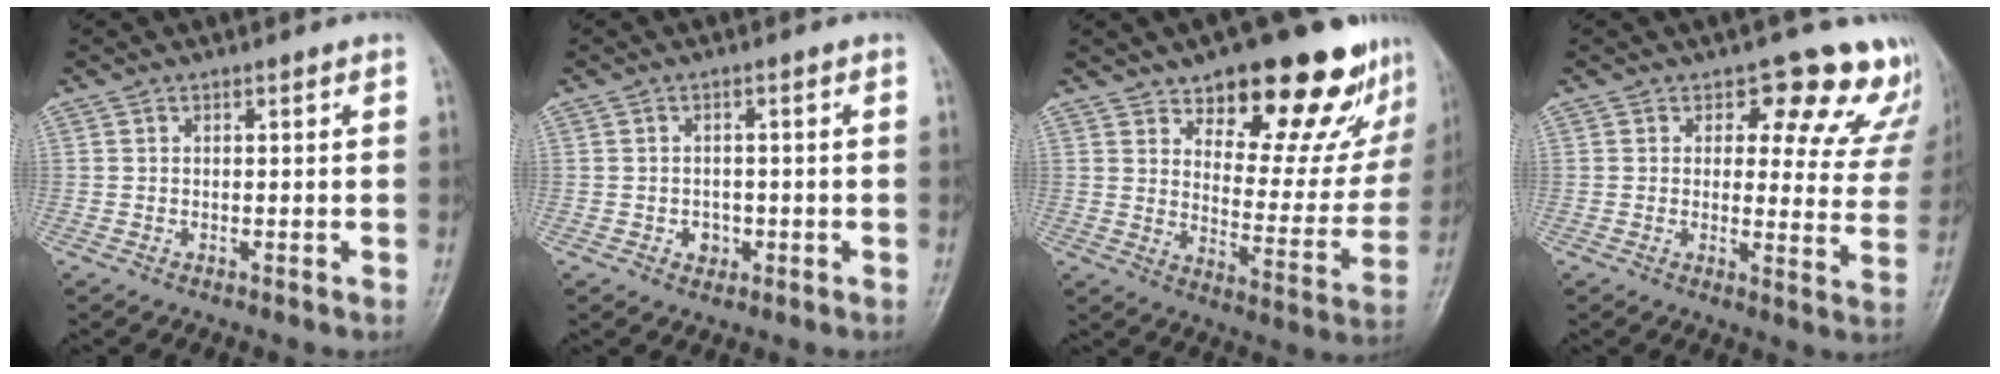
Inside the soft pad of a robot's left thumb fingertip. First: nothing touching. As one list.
[{"total": 2.6, "force": [-0.8, 2.2, 1.1], "torque": [-0.002, 0.005, -0.009]}, {"total": 22.3, "force": [15.0, 9.2, 13.8], "torque": [-0.130, -0.078, 0.207]}, {"total": 14.5, "force": [11.5, 6.8, 5.5], "torque": [0.003, -0.069, 0.104]}]